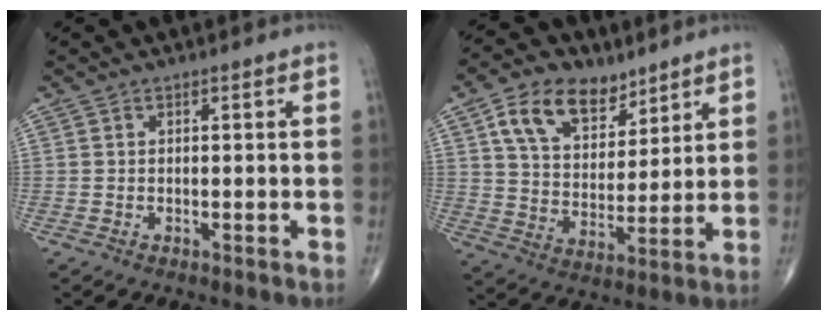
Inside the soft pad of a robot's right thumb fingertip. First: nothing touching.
{"total": 13.9, "force": [7.8, 8.7, 7.6], "torque": [-0.103, -0.033, 0.144]}